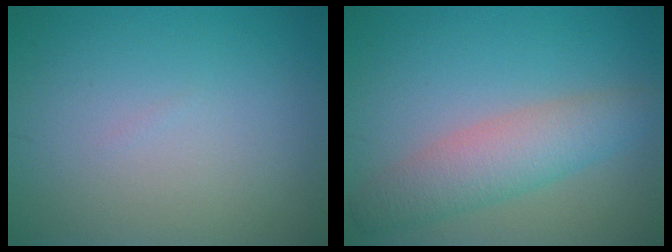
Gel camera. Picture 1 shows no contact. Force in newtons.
{"total": 4.4, "press": 4.4, "slide": 0.2}